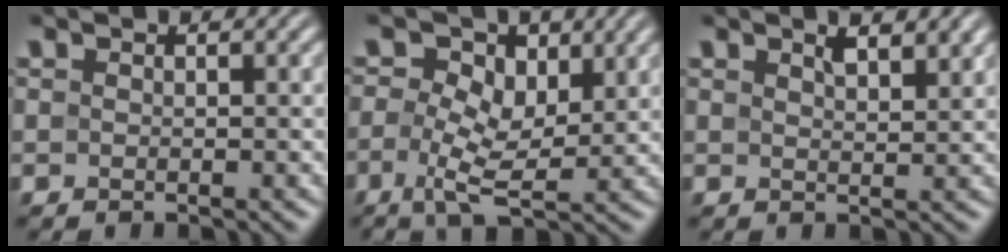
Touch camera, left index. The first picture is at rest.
{"total": 4.8, "force": [0.9, 2.7, 3.9], "torque": [-0.074, 0.003, 0.009]}
{"total": 2.6, "force": [1.7, 0.6, 1.8], "torque": [-0.033, -0.001, 0.033]}